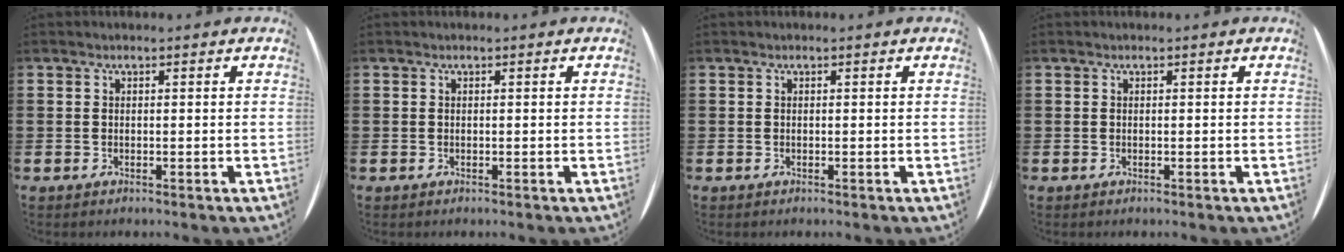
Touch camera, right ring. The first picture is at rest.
{"total": 0.0}
{"total": 0.0}
{"total": 0.0}